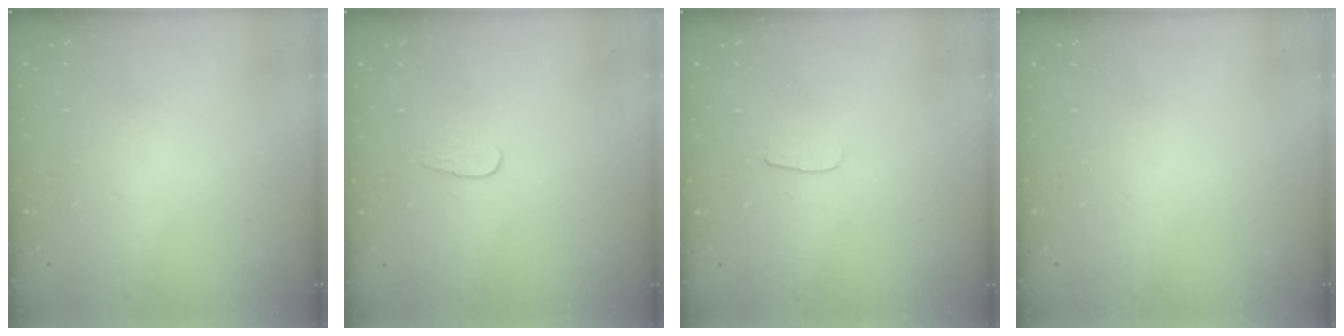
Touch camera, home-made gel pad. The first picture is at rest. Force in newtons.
{"total": 4.0, "press": 4.0, "slide": 0.3}
{"total": 3.0, "press": 3.0, "slide": 0.4}
{"total": 0.0}